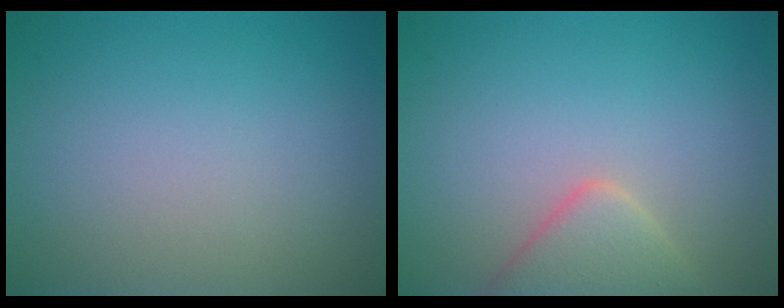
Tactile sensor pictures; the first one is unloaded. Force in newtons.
{"total": 3.4, "press": 3.4, "slide": 0.4}